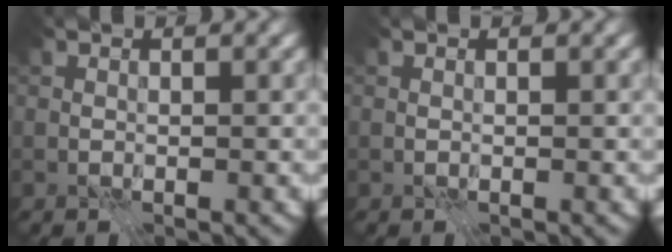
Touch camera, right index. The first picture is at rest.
{"total": 0.0}